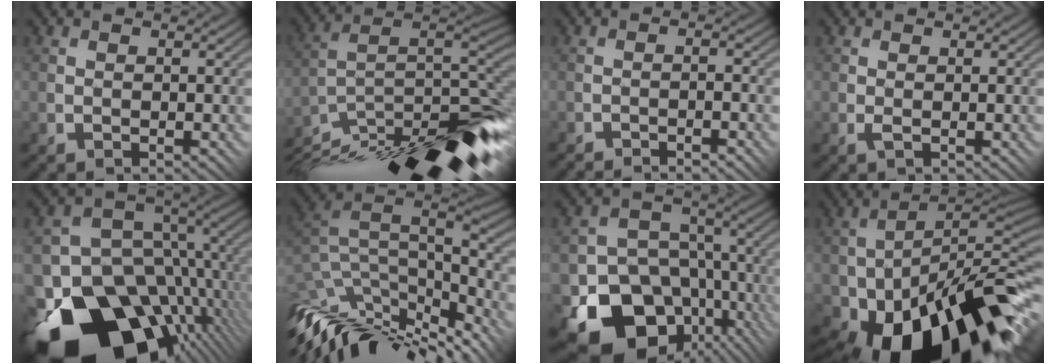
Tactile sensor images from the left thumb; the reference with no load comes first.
{"total": 15.3, "force": [-11.4, 3.5, 9.6], "torque": [-0.170, 0.000, -0.190]}
{"total": 2.8, "force": [-2.7, 0.1, 0.8], "torque": [-0.009, 0.011, -0.047]}
{"total": 0.8, "force": [-0.2, -0.1, 0.7], "torque": [-0.015, 0.003, -0.006]}
{"total": 18.6, "force": [-8.1, 11.9, 11.8], "torque": [-0.255, -0.033, -0.118]}
{"total": 12.4, "force": [-7.5, 4.4, 8.9], "torque": [-0.207, -0.009, -0.124]}
{"total": 16.7, "force": [-7.4, 12.8, 7.8], "torque": [-0.150, -0.028, -0.108]}
{"total": 18.3, "force": [-8.4, 8.8, 13.6], "torque": [-0.216, -0.026, -0.123]}